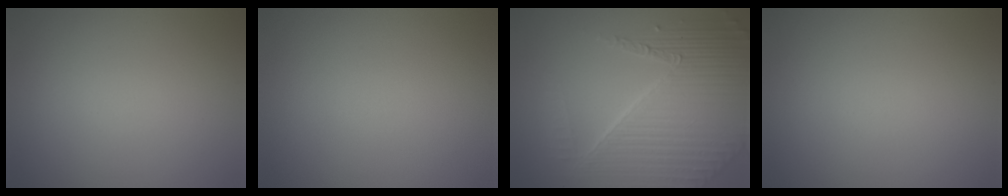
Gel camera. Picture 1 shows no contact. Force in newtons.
{"total": 0.0}
{"total": 8.2, "press": 5.5, "slide": 6.1}
{"total": 0.0}